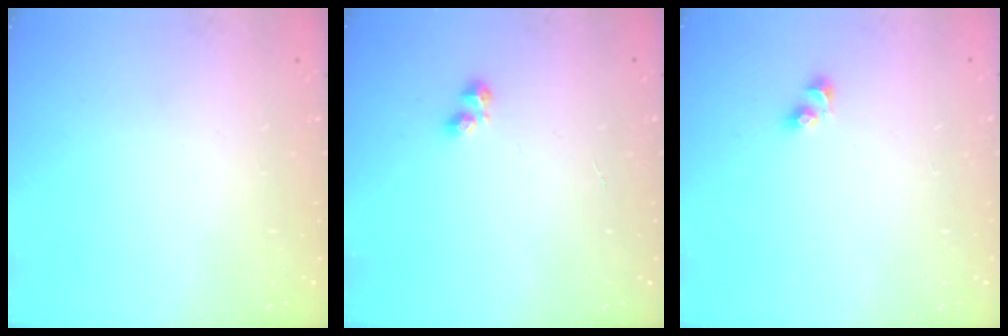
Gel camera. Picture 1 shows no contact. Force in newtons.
{"total": 2.2, "press": 2.1, "slide": 0.6}
{"total": 2.7, "press": 2.5, "slide": 1.2}